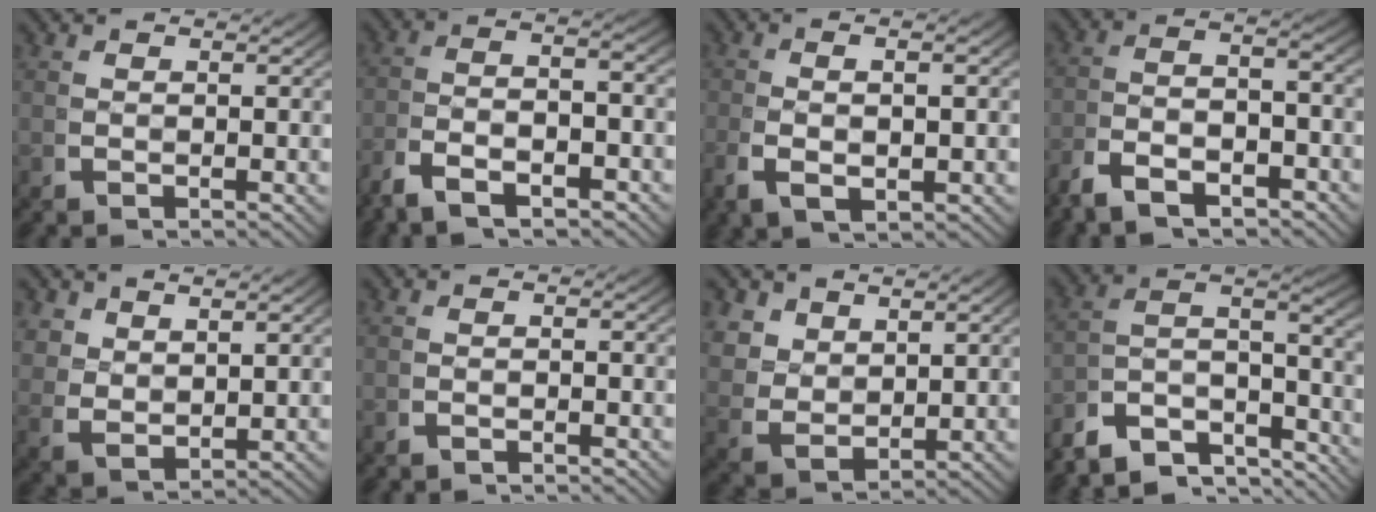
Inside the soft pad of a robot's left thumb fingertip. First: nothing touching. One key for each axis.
{"total": 5.4, "fx": -2.0, "fy": 2.5, "fz": 4.4, "tx": -0.087, "ty": -0.003, "tz": -0.037}
{"total": 3.8, "fx": -0.4, "fy": 1.4, "fz": 3.5, "tx": -0.075, "ty": -0.003, "tz": 0.001}
{"total": 5.0, "fx": -2.4, "fy": 2.4, "fz": 3.7, "tx": -0.068, "ty": -0.007, "tz": -0.044}
{"total": 3.2, "fx": 1.9, "fy": 1.9, "fz": 1.8, "tx": -0.051, "ty": -0.016, "tz": 0.054}
{"total": 1.0, "fx": -1.0, "fy": 0.1, "fz": 0.1, "tx": 0.004, "ty": 0.000, "tz": -0.023}
{"total": 5.1, "fx": 1.6, "fy": 3.8, "fz": 3.0, "tx": -0.089, "ty": -0.028, "tz": 0.050}
{"total": 11.5, "fx": -3.5, "fy": 7.9, "fz": 7.6, "tx": -0.171, "ty": -0.041, "tz": -0.053}